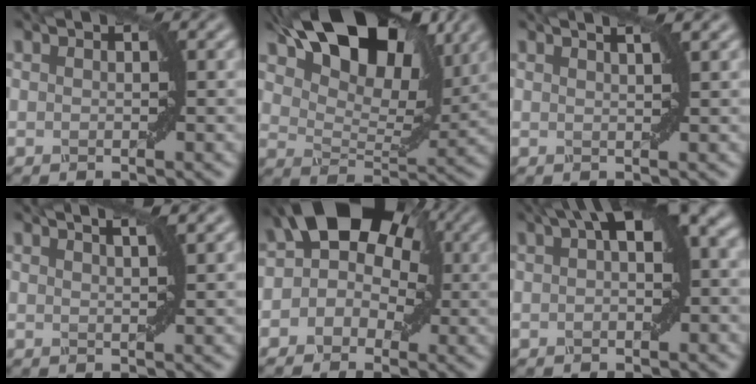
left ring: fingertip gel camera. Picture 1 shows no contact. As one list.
[{"total": 13.5, "force": [7.8, 6.5, 8.8], "torque": [-0.138, 0.020, 0.127]}, {"total": 2.3, "force": [1.5, 0.8, 1.6], "torque": [0.005, 0.009, -0.003]}, {"total": 2.8, "force": [1.9, 0.9, 1.8], "torque": [0.001, 0.014, 0.001]}, {"total": 10.2, "force": [2.4, 7.6, 6.4], "torque": [-0.046, 0.052, 0.001]}, {"total": 6.9, "force": [2.2, 2.7, 6.0], "torque": [-0.082, 0.025, 0.033]}]